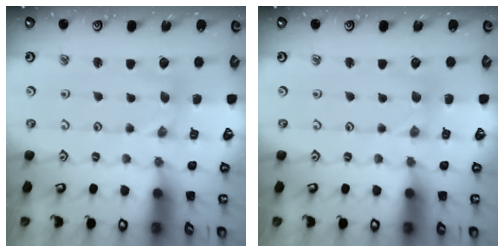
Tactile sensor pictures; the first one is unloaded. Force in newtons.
{"total": 0.0}